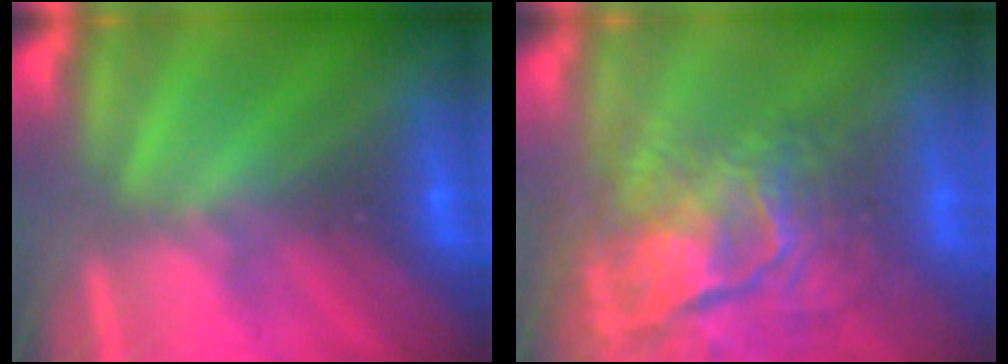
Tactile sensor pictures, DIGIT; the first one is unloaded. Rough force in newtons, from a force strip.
{"total": 7.4}